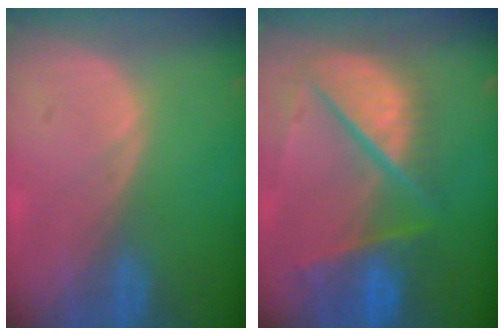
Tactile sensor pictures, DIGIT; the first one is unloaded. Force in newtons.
{"total": 11.0, "press": 9.2, "slide": 6.1}